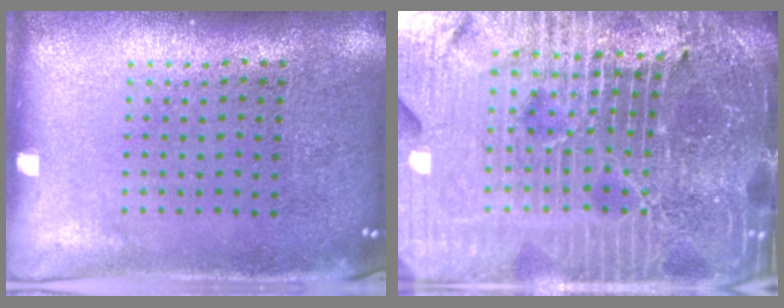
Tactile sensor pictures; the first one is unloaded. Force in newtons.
{"total": 7.3, "press": 6.4, "slide": 3.7}